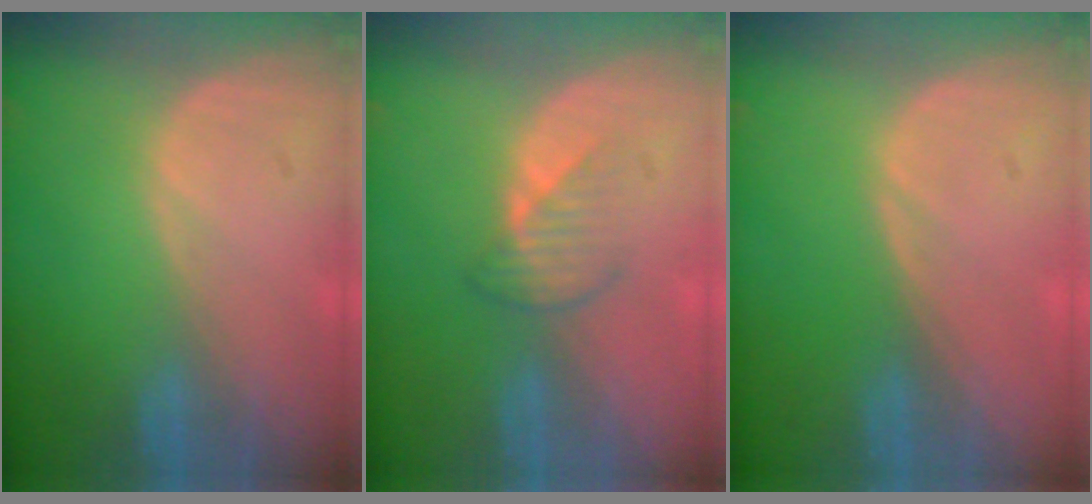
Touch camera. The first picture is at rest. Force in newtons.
{"total": 3.0, "press": 2.9, "slide": 0.7}
{"total": 0.0}